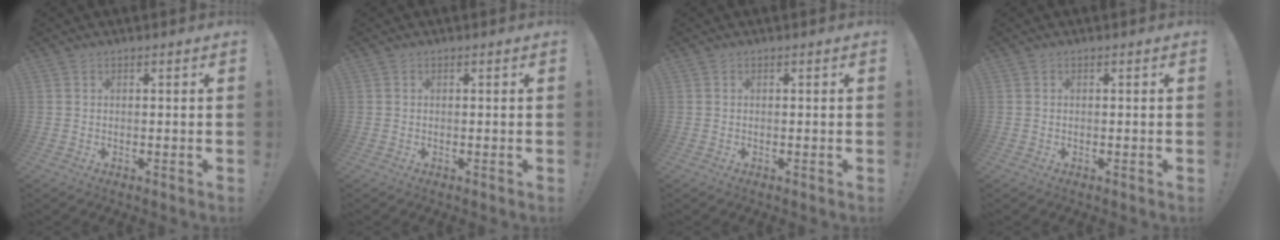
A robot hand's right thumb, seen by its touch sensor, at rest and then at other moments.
{"total": 0.0}
{"total": 0.0}
{"total": 0.0}